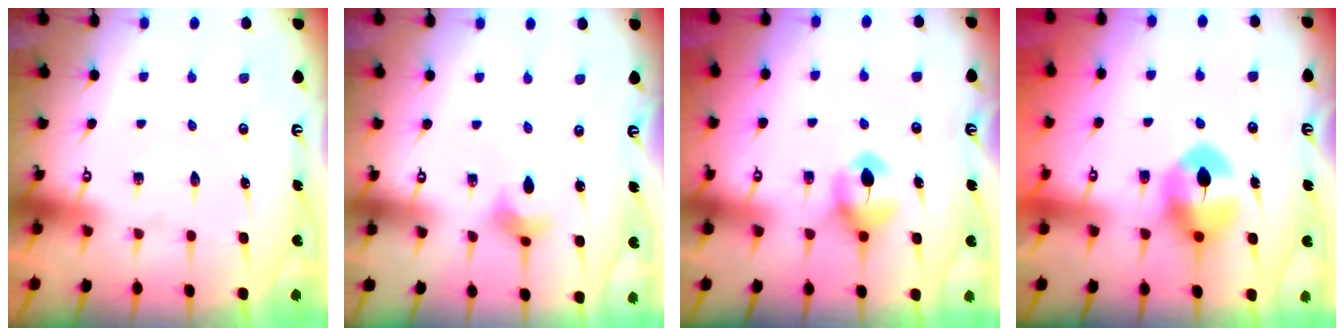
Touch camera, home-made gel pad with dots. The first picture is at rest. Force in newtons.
{"total": 3.2, "press": 3.2, "slide": 0.6}
{"total": 6.5, "press": 6.5, "slide": 0.5}
{"total": 9.8, "press": 9.8, "slide": 0.1}